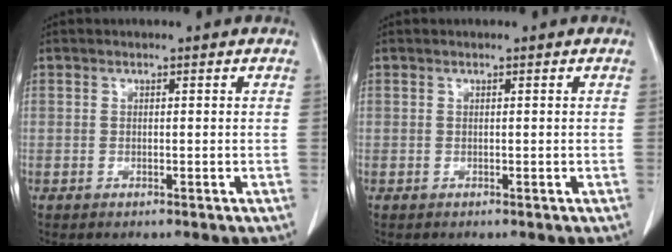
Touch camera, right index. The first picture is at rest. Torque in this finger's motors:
{"motor_torque": [-0.07, 0.04, -0.03, -0.01]}